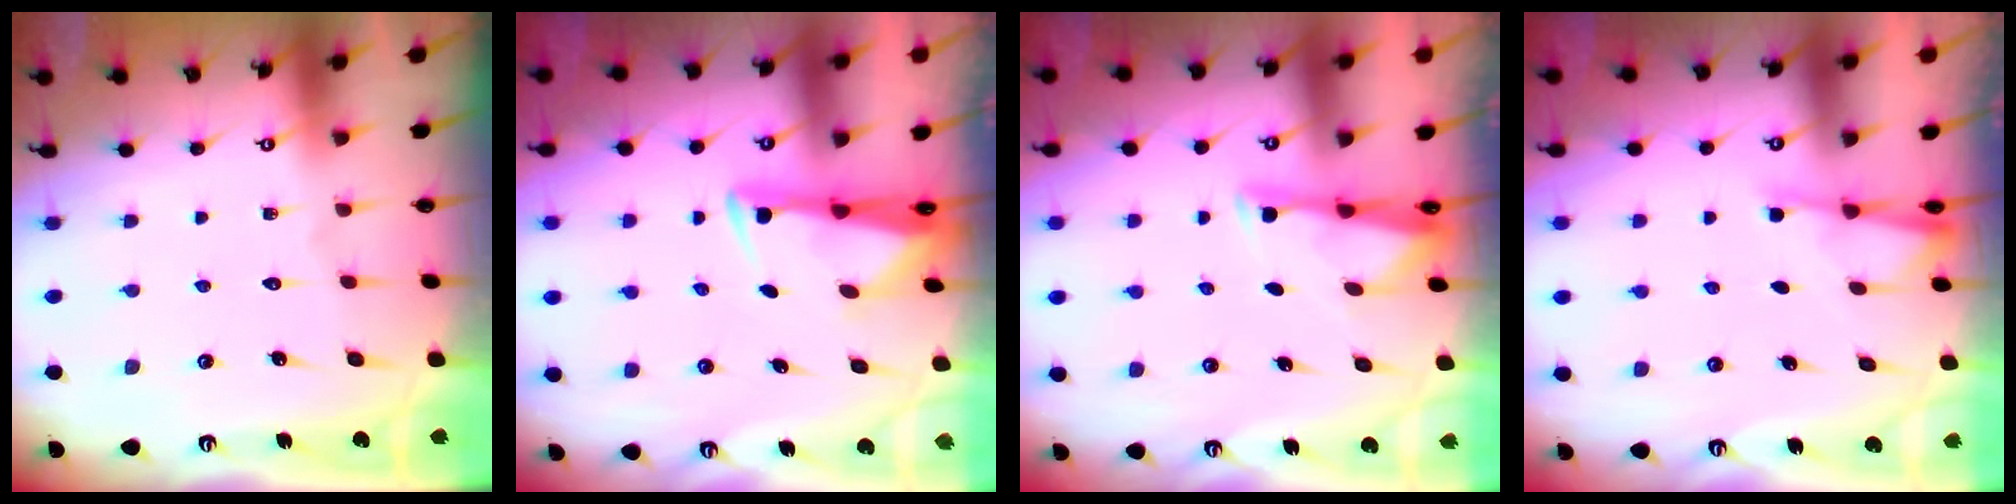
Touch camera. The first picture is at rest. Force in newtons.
{"total": 2.9, "press": 2.7, "slide": 0.9}
{"total": 3.2, "press": 3.2, "slide": 0.4}
{"total": 2.4, "press": 2.4, "slide": 0.4}